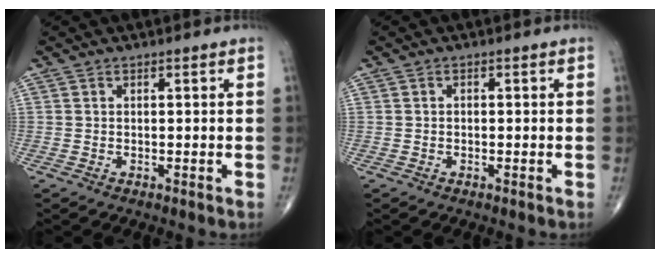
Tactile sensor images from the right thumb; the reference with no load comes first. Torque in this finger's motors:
{"motor_torque": [-0.42, -0.26, -0.07, 0.24, -0.06]}